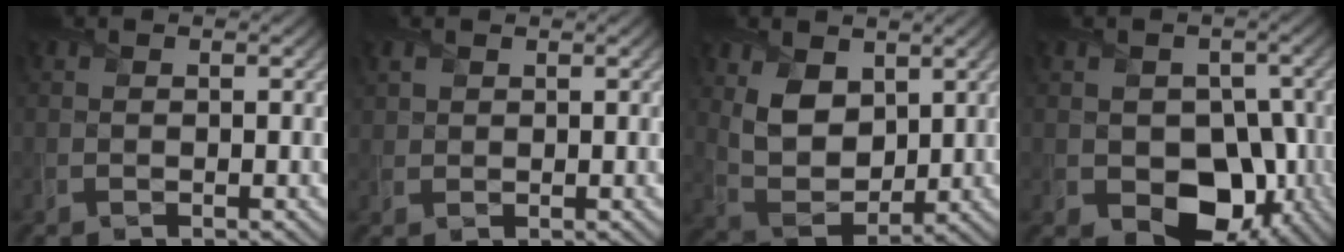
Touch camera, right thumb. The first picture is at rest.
{"total": 1.9, "force": [1.3, 1.3, 0.5], "torque": [-0.016, 0.005, 0.027]}
{"total": 7.7, "force": [3.0, 5.1, 5.0], "torque": [-0.121, -0.013, 0.056]}
{"total": 8.5, "force": [-2.5, 6.0, 5.4], "torque": [-0.087, -0.021, -0.035]}